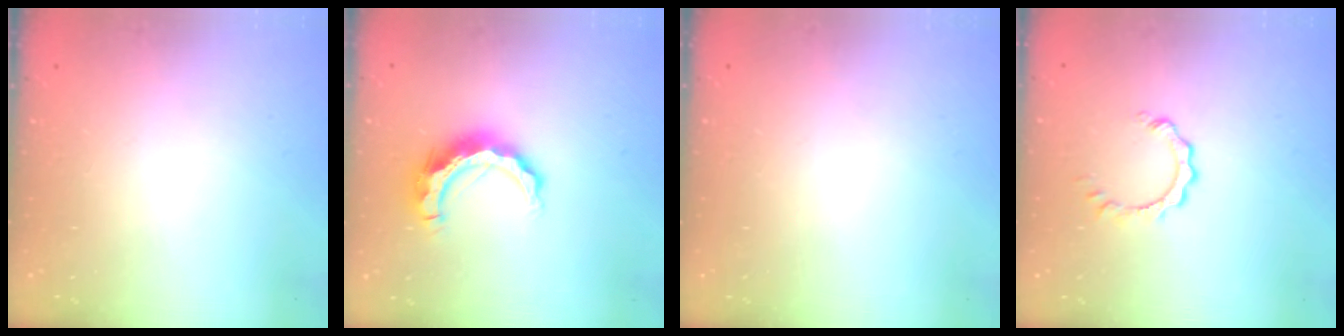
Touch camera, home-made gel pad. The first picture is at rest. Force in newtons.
{"total": 10.5, "press": 10.5, "slide": 0.6}
{"total": 0.0}
{"total": 2.5, "press": 2.5, "slide": 0.2}